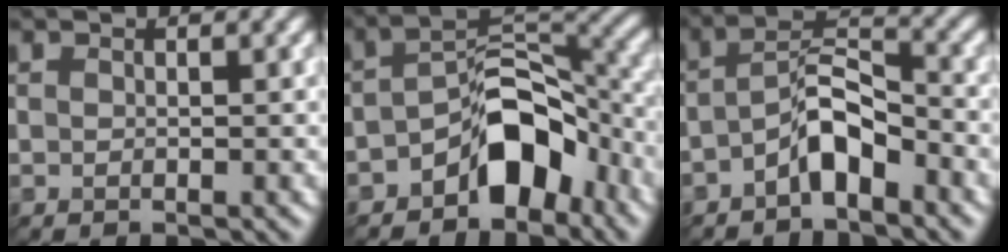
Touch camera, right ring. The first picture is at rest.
{"total": 6.5, "force": [-4.1, 3.0, 4.0], "torque": [-0.054, 0.020, -0.066]}
{"total": 3.7, "force": [-2.8, 0.7, 2.3], "torque": [-0.053, 0.019, -0.043]}